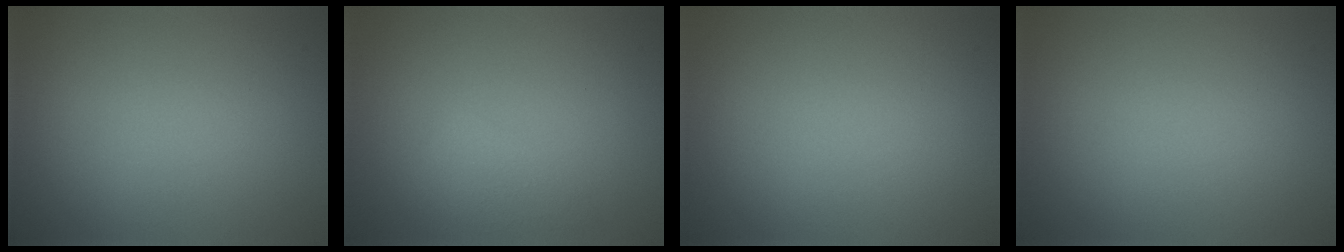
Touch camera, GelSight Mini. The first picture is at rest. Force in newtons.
{"total": 1.7, "press": 1.7, "slide": 0.1}
{"total": 0.0}
{"total": 0.0}